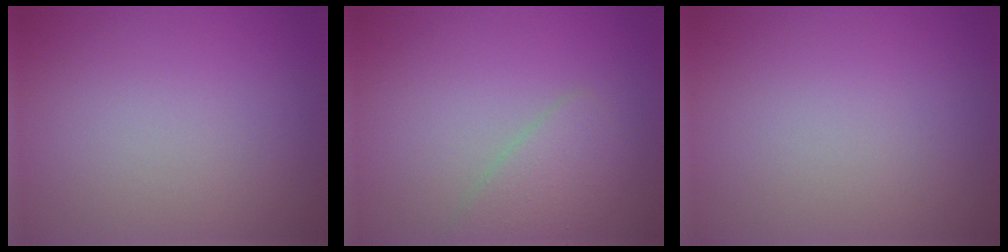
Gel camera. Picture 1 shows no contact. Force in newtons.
{"total": 2.6, "press": 2.6, "slide": 0.1}
{"total": 0.0}